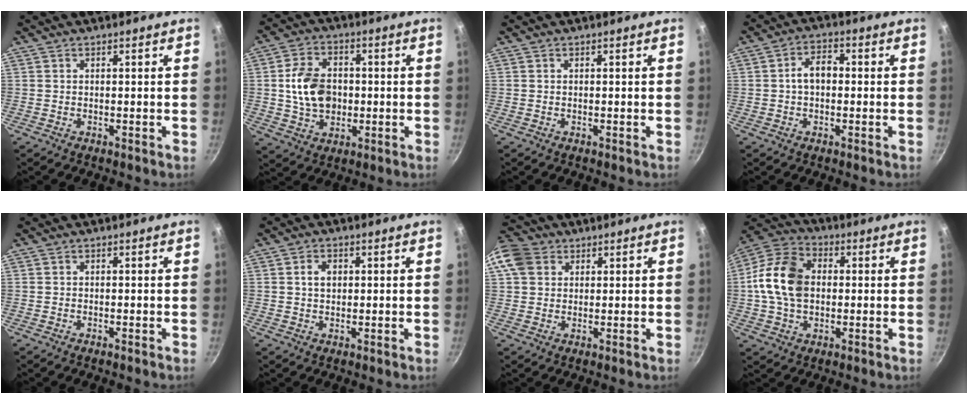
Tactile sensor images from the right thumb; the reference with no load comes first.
{"total": 10.7, "force": [0.1, 7.9, 7.1], "torque": [-0.108, 0.010, 0.002]}
{"total": 0.0}
{"total": 5.1, "force": [0.0, 3.4, 3.8], "torque": [-0.047, 0.020, -0.008]}
{"total": 0.0}
{"total": 3.0, "force": [0.6, 2.2, 1.9], "torque": [-0.020, 0.003, 0.010]}
{"total": 9.0, "force": [3.0, 7.3, 4.1], "torque": [-0.072, 0.012, 0.046]}
{"total": 14.0, "force": [0.6, 10.1, 9.7], "torque": [-0.164, 0.020, -0.005]}